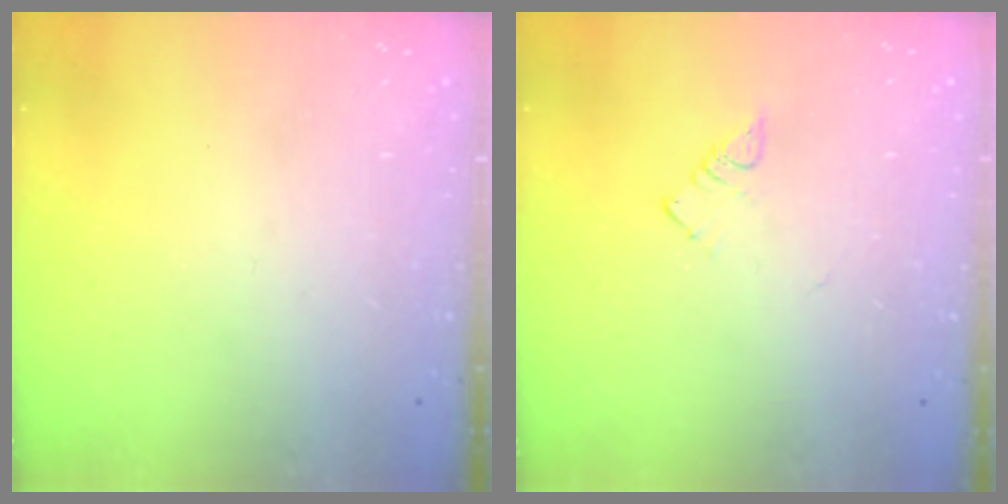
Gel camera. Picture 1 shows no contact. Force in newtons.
{"total": 2.9, "press": 2.9, "slide": 0.5}